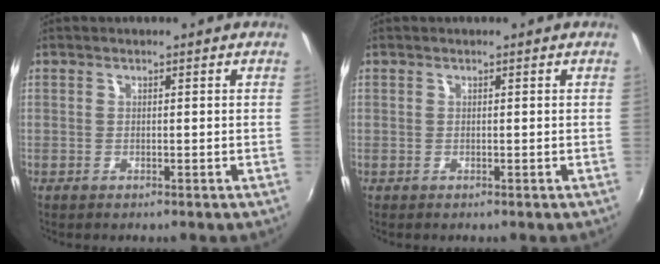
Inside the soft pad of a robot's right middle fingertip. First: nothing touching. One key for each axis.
{"total": 0.0}